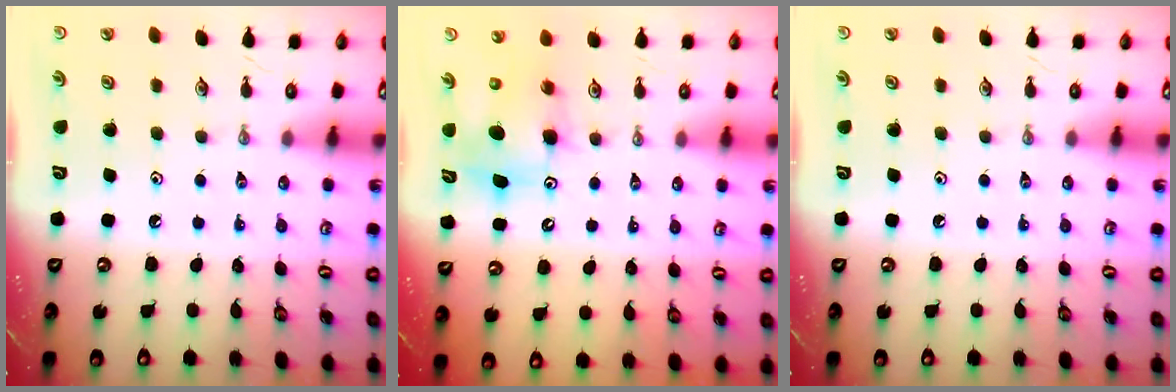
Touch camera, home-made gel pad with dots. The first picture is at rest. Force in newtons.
{"total": 8.0, "press": 7.6, "slide": 2.2}
{"total": 0.0}